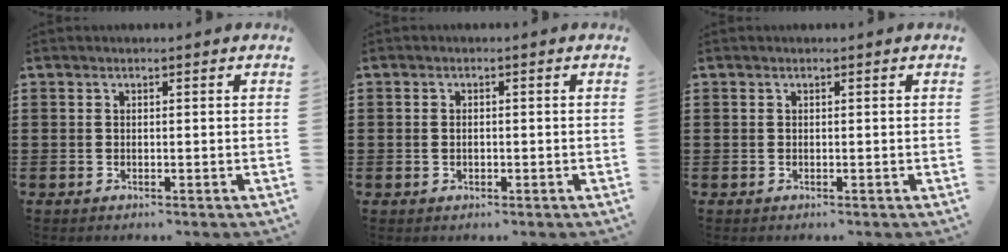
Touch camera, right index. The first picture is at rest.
{"total": 1.0, "force": [-0.1, 0.7, 0.7], "torque": [-0.016, 0.004, -0.004]}
{"total": 0.0}